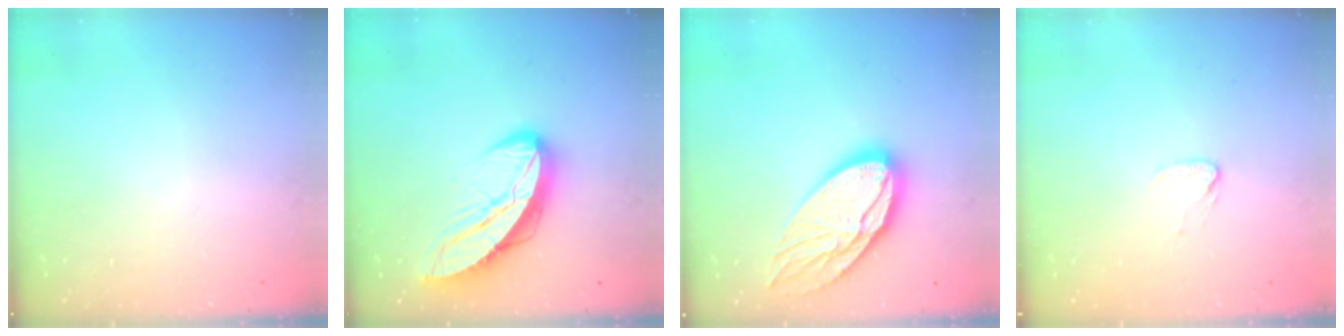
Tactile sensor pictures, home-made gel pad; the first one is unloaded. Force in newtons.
{"total": 11.7, "press": 11.7, "slide": 1.1}
{"total": 19.9, "press": 19.8, "slide": 1.8}
{"total": 2.7, "press": 2.7, "slide": 0.2}